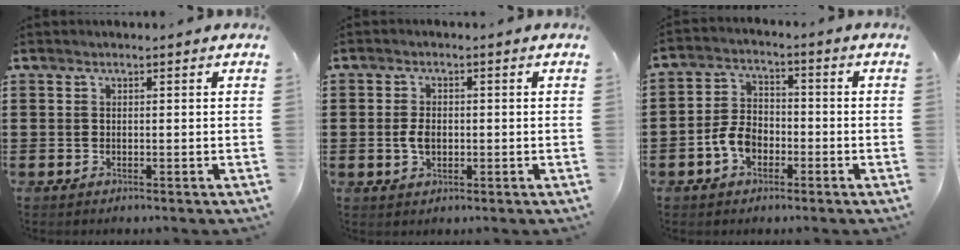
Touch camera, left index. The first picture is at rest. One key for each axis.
{"total": 3.3, "fx": -0.2, "fy": 1.9, "fz": 2.6, "tx": -0.059, "ty": 0.002, "tz": -0.006}
{"total": 5.6, "fx": -2.5, "fy": 3.5, "fz": 3.5, "tx": -0.090, "ty": 0.004, "tz": -0.053}